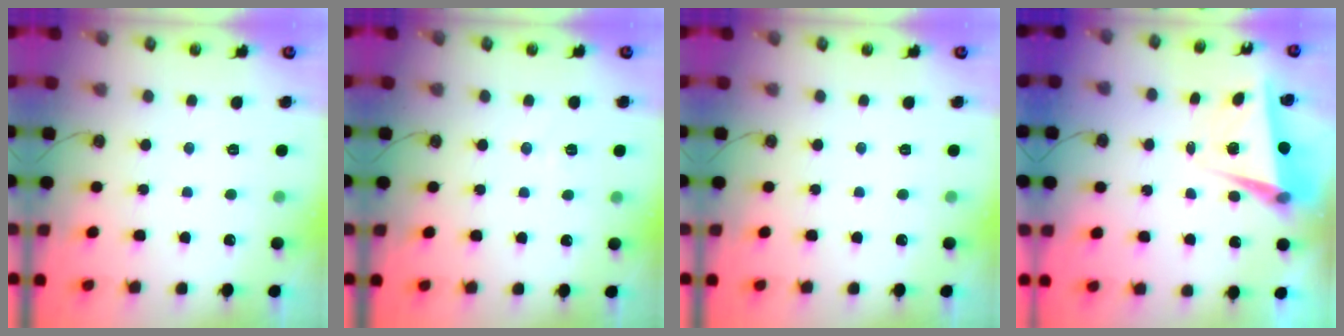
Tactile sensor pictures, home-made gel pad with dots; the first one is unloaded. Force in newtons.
{"total": 4.5, "press": 4.2, "slide": 1.5}
{"total": 0.0}
{"total": 5.4, "press": 5.3, "slide": 1.2}